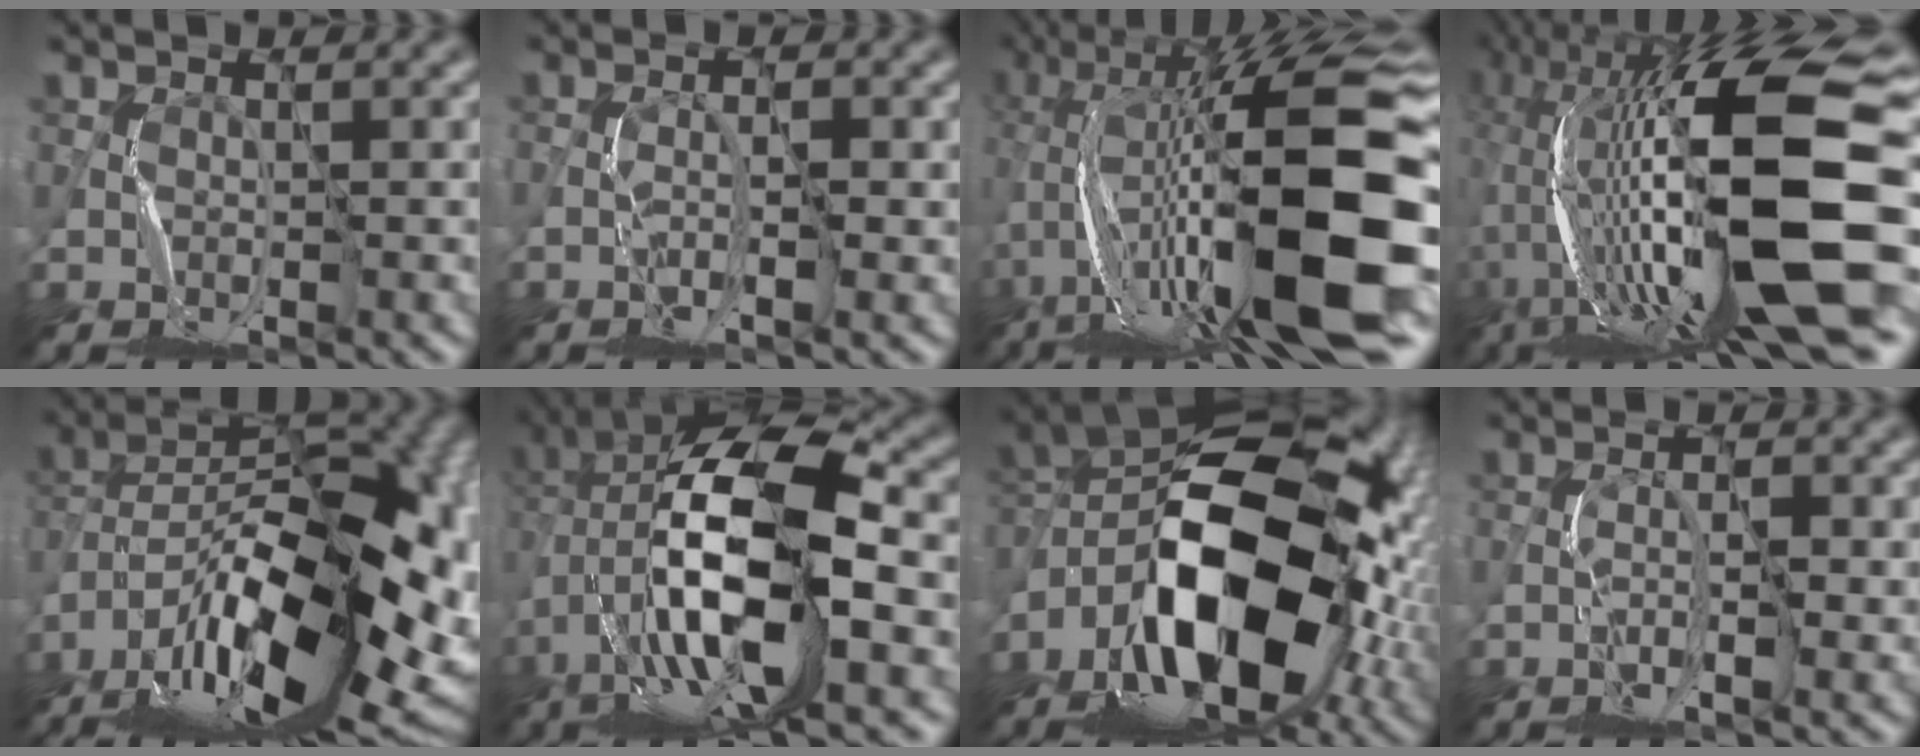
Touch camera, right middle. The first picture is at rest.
{"total": 1.9, "force": [-0.8, 0.3, 1.7], "torque": [-0.034, 0.001, -0.017]}
{"total": 18.0, "force": [-2.0, 4.8, 17.2], "torque": [-0.289, 0.036, -0.040]}
{"total": 19.3, "force": [-0.4, 5.7, 18.4], "torque": [-0.334, 0.003, -0.005]}
{"total": 19.2, "force": [-8.9, 8.5, 14.8], "torque": [-0.220, 0.019, -0.129]}
{"total": 14.5, "force": [-2.2, 5.5, 13.3], "torque": [-0.249, 0.019, -0.046]}
{"total": 15.8, "force": [-5.0, 8.5, 12.3], "torque": [-0.192, 0.012, -0.096]}
{"total": 2.4, "force": [-0.9, 0.5, 2.1], "torque": [-0.042, 0.000, -0.018]}